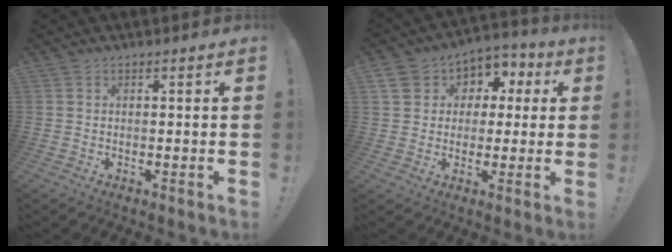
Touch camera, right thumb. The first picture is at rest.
{"total": 9.2, "force": [2.0, 8.5, 3.1], "torque": [-0.043, -0.005, 0.043]}